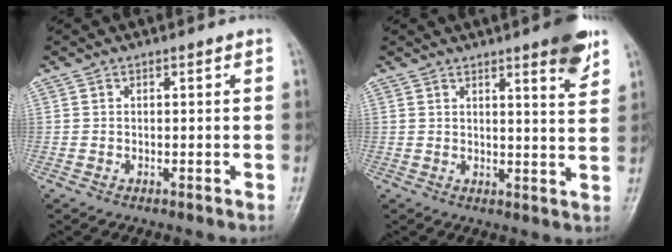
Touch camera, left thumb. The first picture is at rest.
{"total": 6.8, "force": [4.4, 0.9, 5.1], "torque": [-0.059, -0.027, 0.056]}